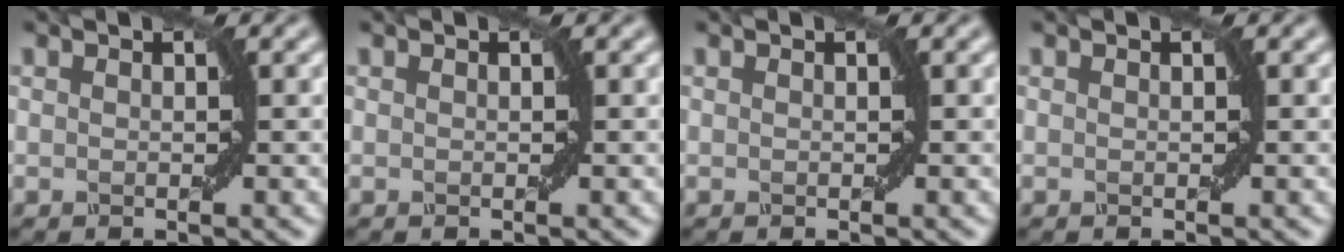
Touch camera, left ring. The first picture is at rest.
{"total": 0.0}
{"total": 0.0}
{"total": 0.0}